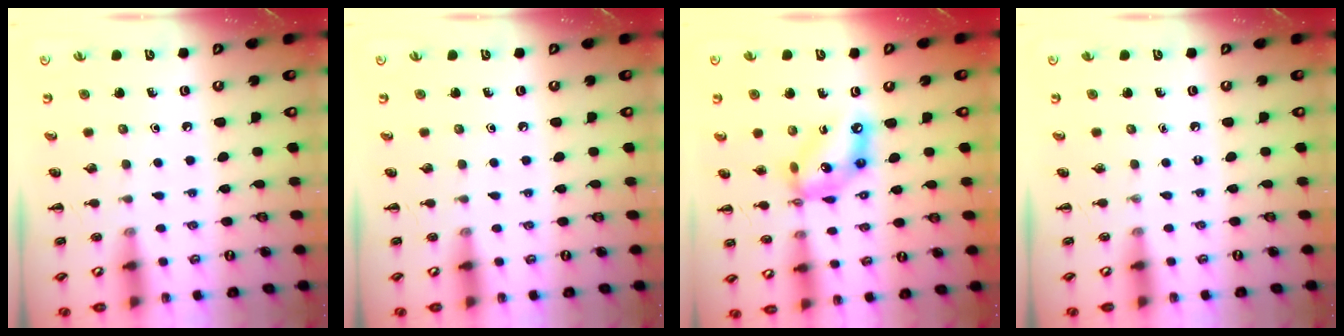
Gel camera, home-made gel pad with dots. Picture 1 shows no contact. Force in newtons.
{"total": 0.0}
{"total": 13.5, "press": 13.0, "slide": 3.6}
{"total": 0.0}